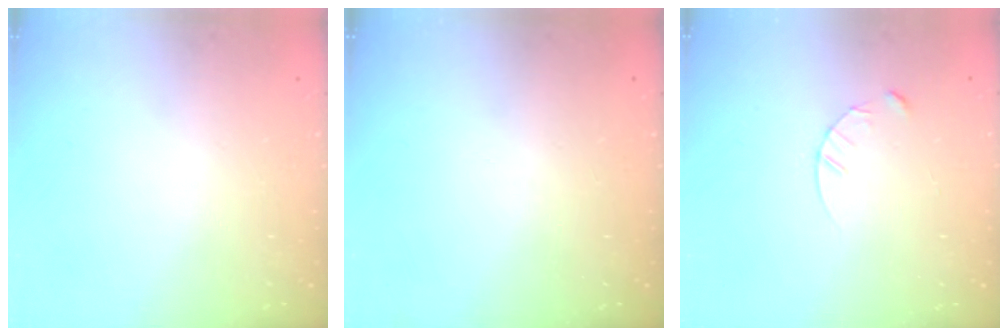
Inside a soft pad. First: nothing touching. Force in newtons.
{"total": 0.0}
{"total": 3.4, "press": 3.4, "slide": 0.3}